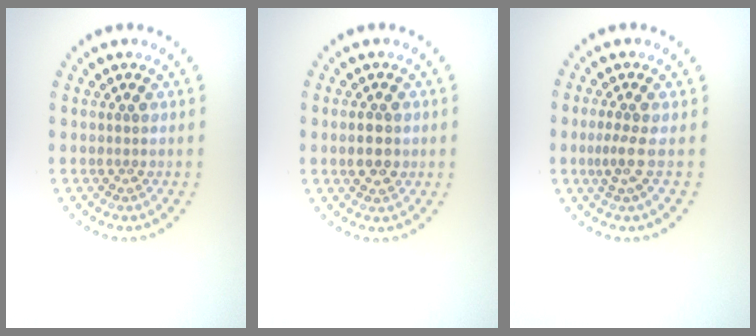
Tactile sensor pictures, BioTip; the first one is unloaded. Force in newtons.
{"total": 2.7, "press": 2.7, "slide": 0.0}
{"total": 1.9, "press": 1.3, "slide": 1.4}